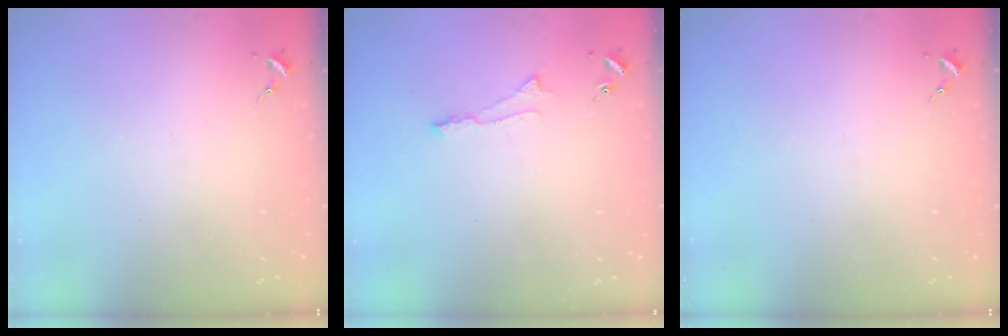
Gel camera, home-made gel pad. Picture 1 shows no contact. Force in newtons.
{"total": 6.8, "press": 6.8, "slide": 0.6}
{"total": 0.0}